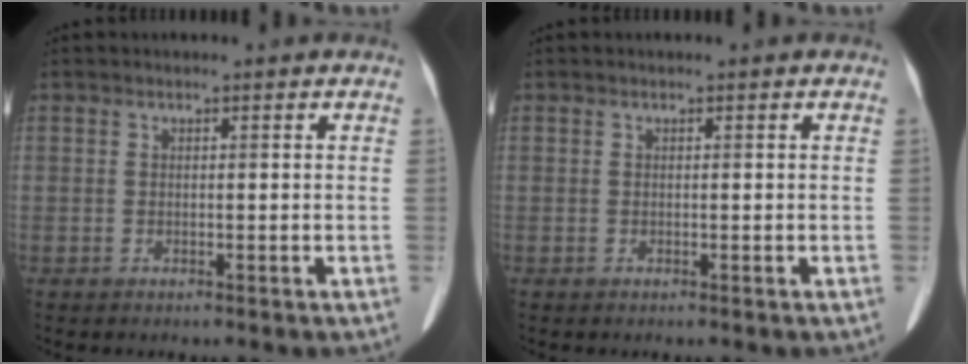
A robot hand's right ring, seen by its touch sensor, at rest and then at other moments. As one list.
[{"total": 0.0}]